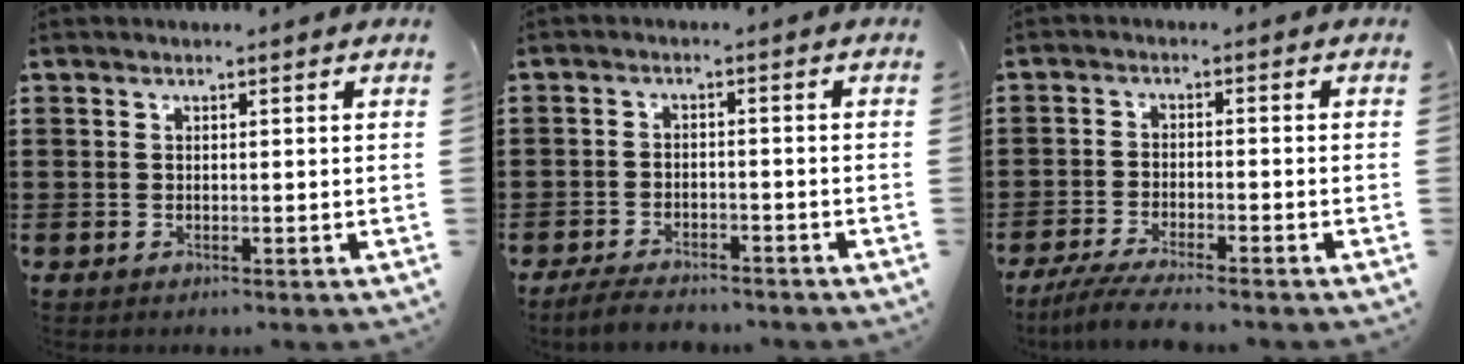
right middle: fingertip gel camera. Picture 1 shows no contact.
{"total": 3.7, "force": [-3.5, 0.5, 1.0], "torque": [-0.026, -0.002, -0.072]}
{"total": 4.5, "force": [-4.0, -0.1, 2.0], "torque": [-0.055, -0.019, -0.081]}